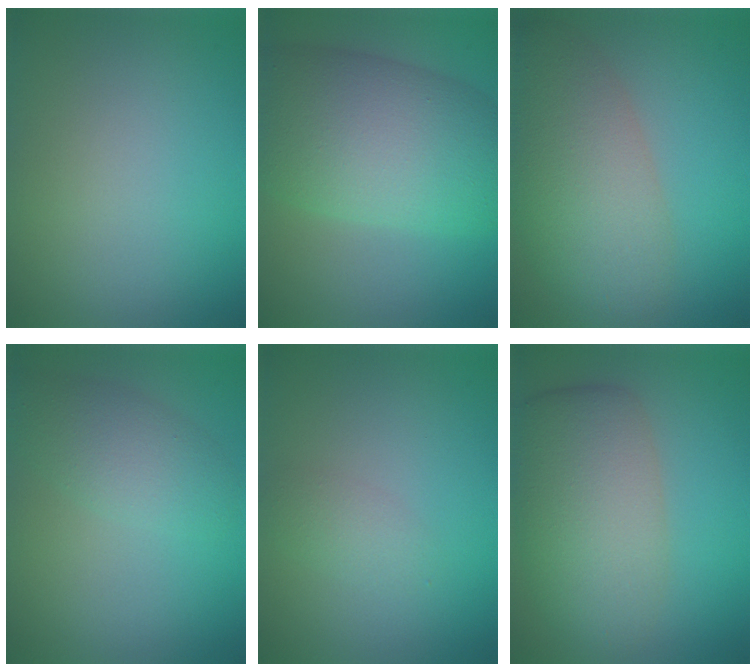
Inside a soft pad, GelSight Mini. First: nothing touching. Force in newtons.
{"total": 11.4, "press": 11.4, "slide": 0.5}
{"total": 7.9, "press": 7.9, "slide": 0.6}
{"total": 3.5, "press": 3.4, "slide": 0.2}
{"total": 1.5, "press": 1.5, "slide": 0.1}
{"total": 7.5, "press": 7.5, "slide": 0.4}